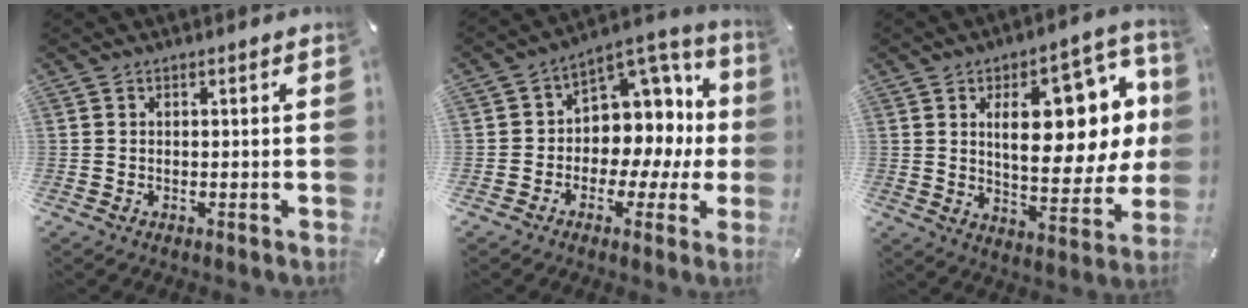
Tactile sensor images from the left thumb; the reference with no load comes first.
{"total": 10.4, "force": [1.3, 9.2, 4.8], "torque": [-0.049, -0.038, 0.030]}
{"total": 20.7, "force": [6.2, 10.0, 17.1], "torque": [-0.239, -0.023, 0.096]}